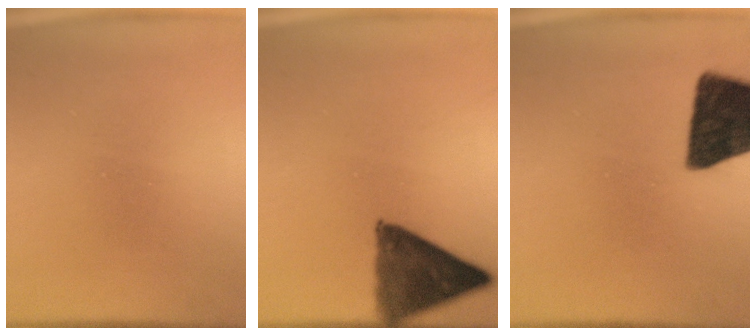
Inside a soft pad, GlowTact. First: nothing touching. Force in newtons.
{"total": 10.5}
{"total": 16.8}